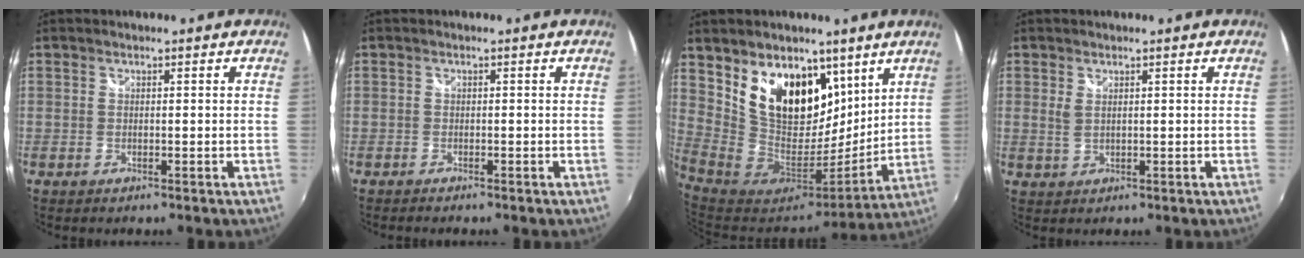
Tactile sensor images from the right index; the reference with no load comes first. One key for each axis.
{"total": 1.2, "fx": -1.1, "fy": 0.3, "fz": 0.3, "tx": -0.011, "ty": -0.007, "tz": -0.022}
{"total": 18.9, "fx": 10.5, "fy": 11.7, "fz": 10.5, "tx": -0.202, "ty": 0.000, "tz": 0.199}
{"total": 1.8, "fx": 0.8, "fy": 0.8, "fz": 1.4, "tx": -0.027, "ty": -0.002, "tz": 0.014}